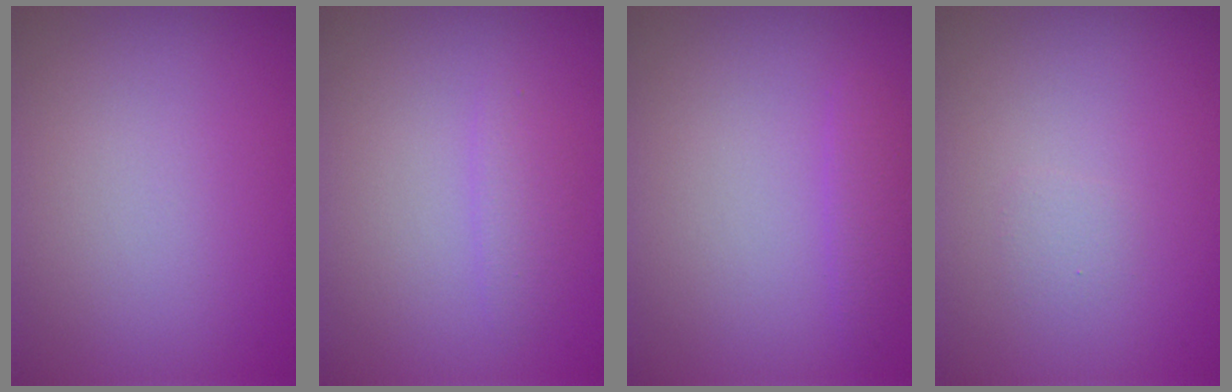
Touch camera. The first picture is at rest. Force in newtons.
{"total": 1.2, "press": 1.2, "slide": 0.1}
{"total": 1.3, "press": 1.3, "slide": 0.1}
{"total": 0.6, "press": 0.6, "slide": 0.1}